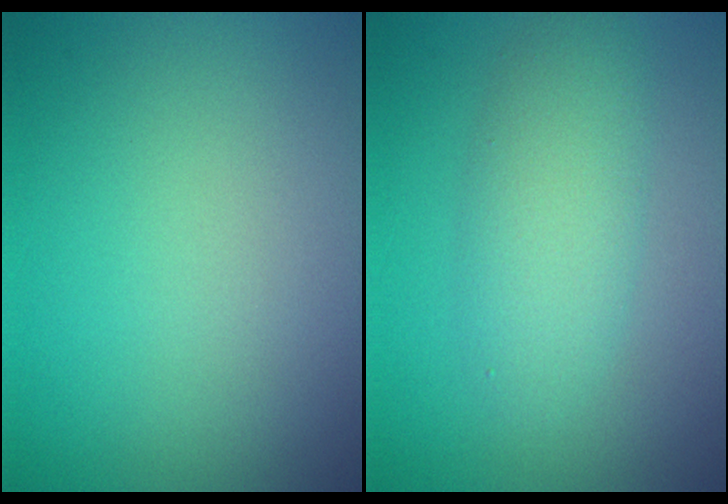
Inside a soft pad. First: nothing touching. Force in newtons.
{"total": 3.6, "press": 3.6, "slide": 0.1}